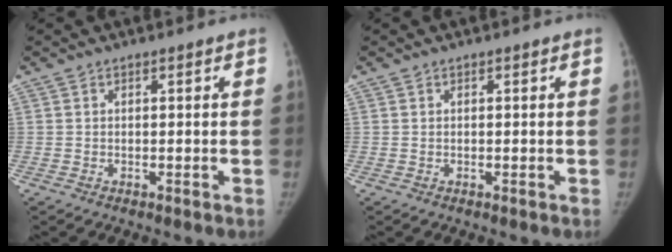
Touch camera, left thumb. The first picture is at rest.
{"total": 0.0}